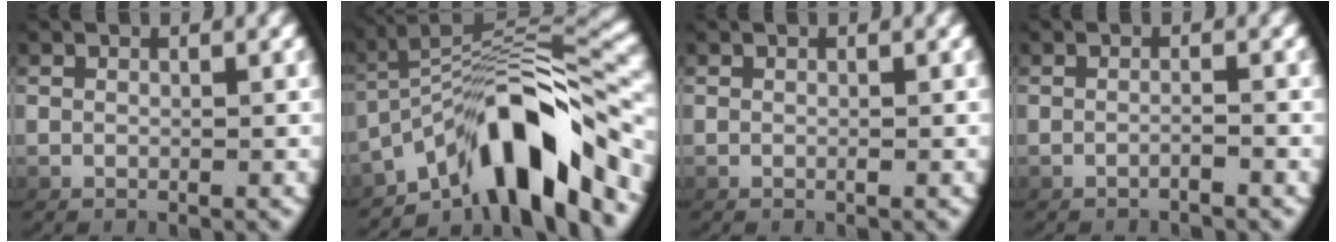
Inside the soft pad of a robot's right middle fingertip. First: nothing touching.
{"total": 10.0, "force": [-3.3, 3.8, 8.7], "torque": [-0.128, 0.012, -0.045]}
{"total": 0.0}
{"total": 1.2, "force": [-1.1, -0.3, 0.4], "torque": [-0.009, 0.002, -0.017]}